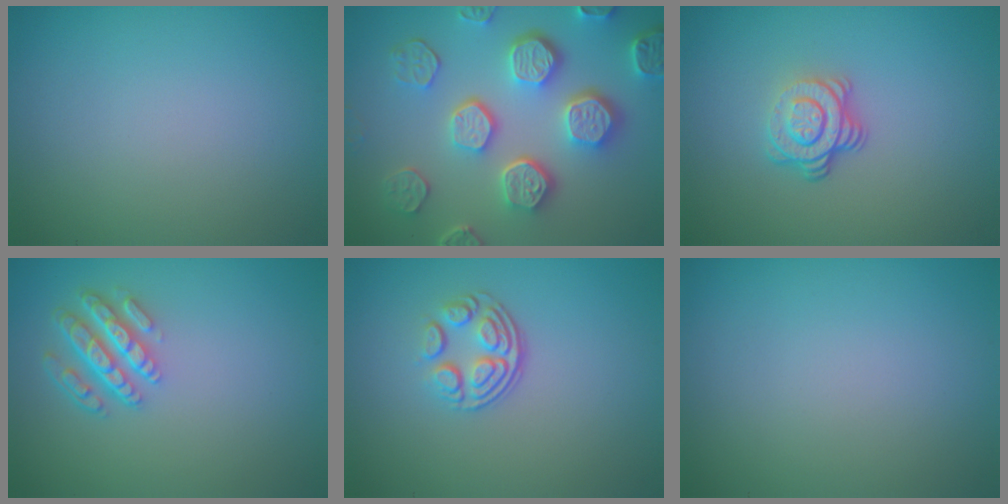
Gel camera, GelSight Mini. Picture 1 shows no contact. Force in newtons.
{"total": 7.2, "press": 5.9, "slide": 4.1}
{"total": 3.9, "press": 2.7, "slide": 2.9}
{"total": 4.5, "press": 3.4, "slide": 3.0}
{"total": 3.6, "press": 2.4, "slide": 2.7}
{"total": 0.0}